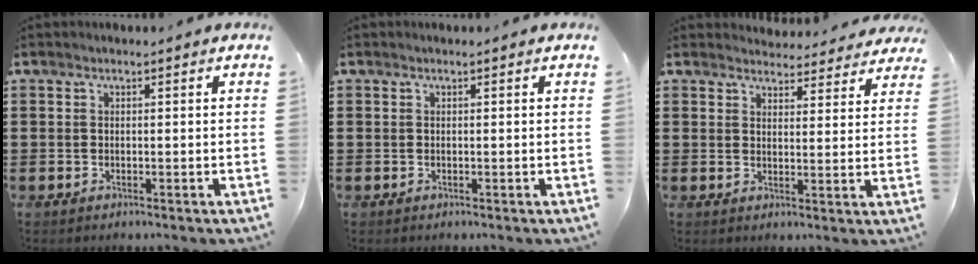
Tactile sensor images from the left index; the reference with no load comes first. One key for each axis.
{"total": 0.0}
{"total": 4.0, "fx": 3.9, "fy": 0.7, "fz": 0.4, "tx": -0.015, "ty": -0.019, "tz": 0.069}